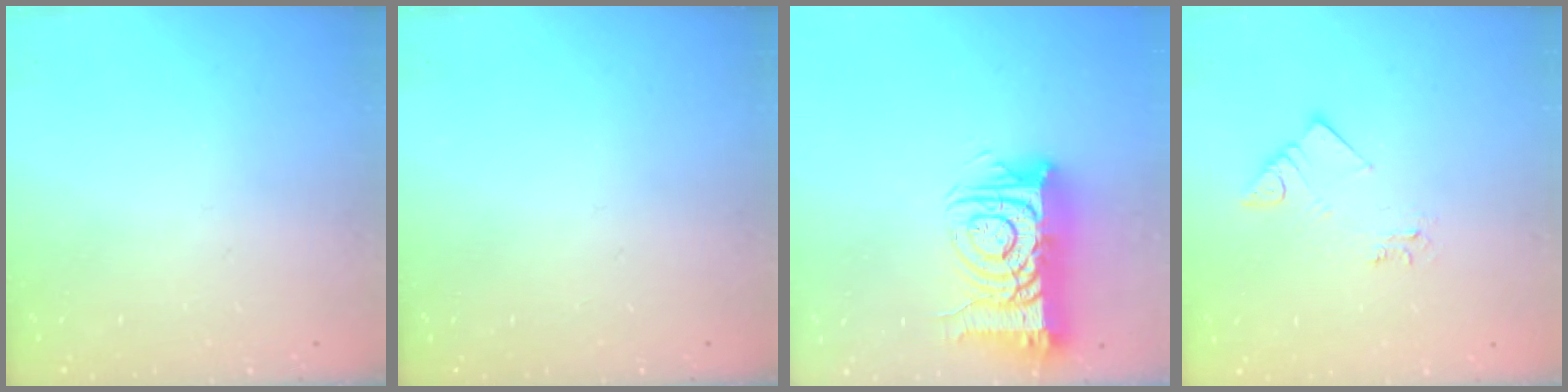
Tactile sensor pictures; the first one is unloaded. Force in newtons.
{"total": 0.0}
{"total": 15.4, "press": 15.4, "slide": 1.3}
{"total": 3.0, "press": 3.0, "slide": 0.0}